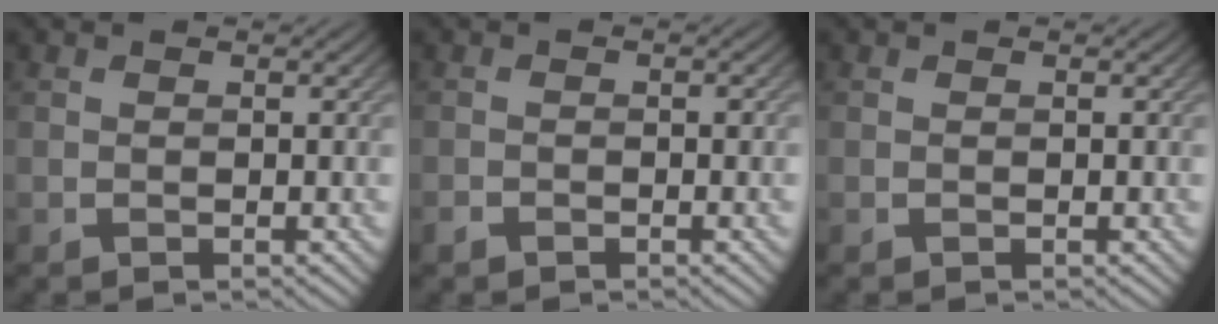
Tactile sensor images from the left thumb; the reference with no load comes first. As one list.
[{"total": 1.5, "force": [-1.0, 0.7, 0.9], "torque": [-0.018, 0.000, -0.018]}, {"total": 0.0}]